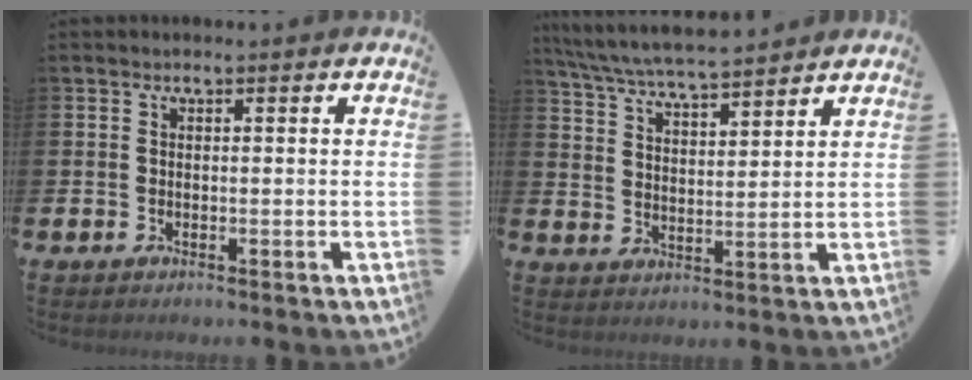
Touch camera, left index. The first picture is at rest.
{"total": 6.3, "force": [6.1, 0.4, 1.6], "torque": [-0.054, -0.035, 0.108]}